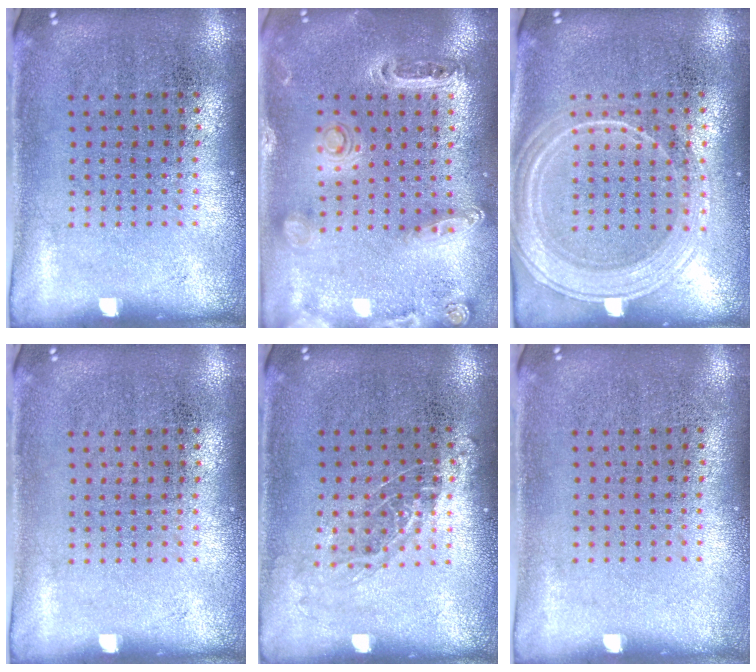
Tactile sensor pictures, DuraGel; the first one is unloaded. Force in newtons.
{"total": 1.4, "press": 1.3, "slide": 0.3}
{"total": 1.9, "press": 1.8, "slide": 0.3}
{"total": 0.0}
{"total": 1.0, "press": 0.9, "slide": 0.5}
{"total": 0.0}